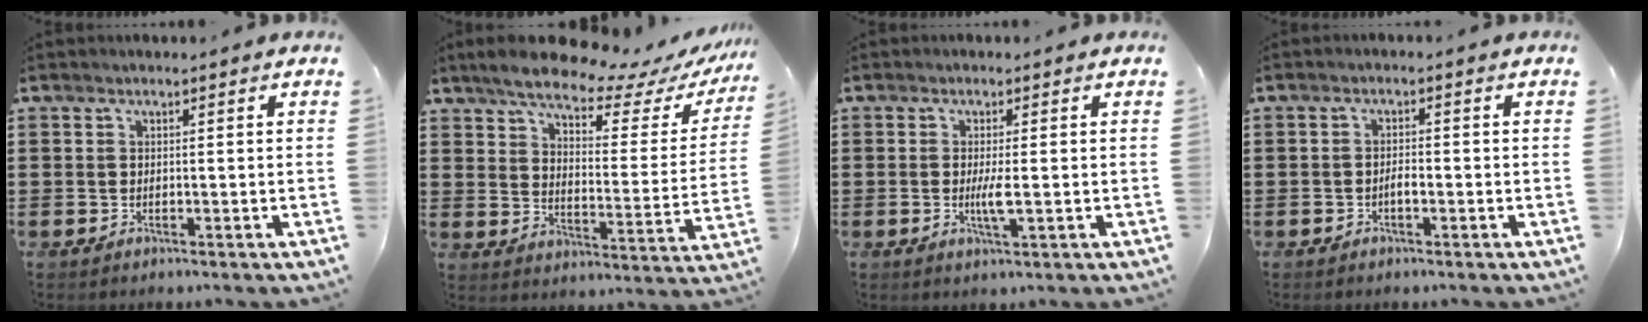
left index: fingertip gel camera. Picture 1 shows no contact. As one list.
[{"total": 8.3, "force": [7.2, 1.7, 3.7], "torque": [-0.091, -0.043, 0.120]}, {"total": 3.0, "force": [-0.3, 0.2, 3.0], "torque": [-0.061, -0.008, -0.010]}, {"total": 1.7, "force": [-0.8, 0.5, 1.4], "torque": [-0.029, 0.001, -0.014]}]